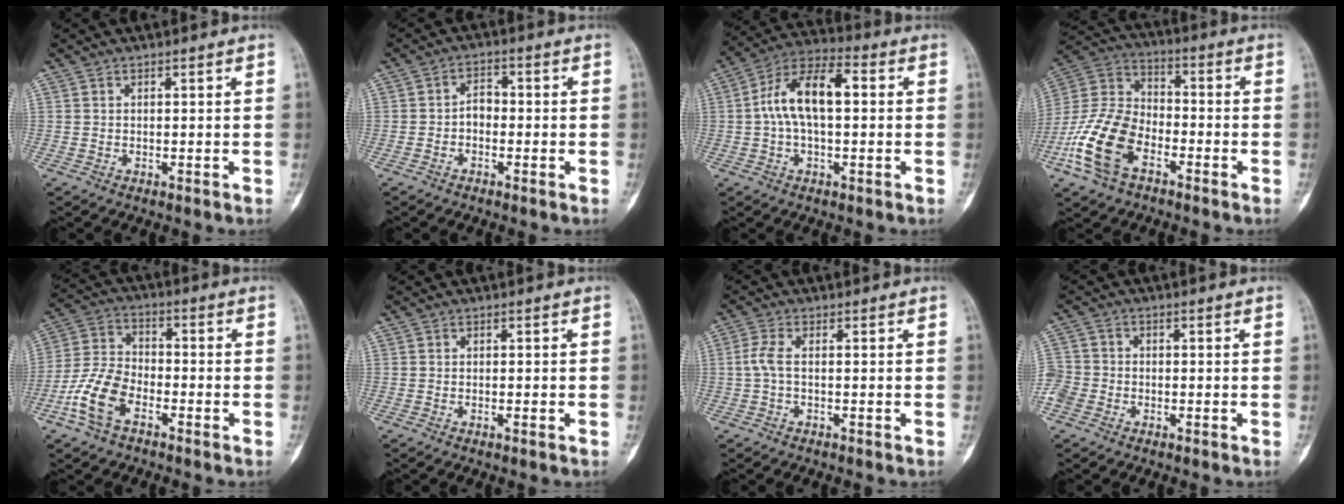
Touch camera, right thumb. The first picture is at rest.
{"total": 3.0, "force": [-0.8, 2.2, 1.9], "torque": [-0.019, 0.019, -0.023]}
{"total": 12.4, "force": [1.0, 6.2, 10.7], "torque": [-0.194, 0.040, 0.007]}
{"total": 15.6, "force": [-7.0, 9.4, 10.4], "torque": [-0.217, 0.041, -0.143]}
{"total": 10.2, "force": [-5.0, 5.8, 6.7], "torque": [-0.141, 0.030, -0.103]}
{"total": 0.8, "force": [-0.3, 0.2, 0.8], "torque": [-0.012, 0.002, -0.005]}
{"total": 3.0, "force": [-0.3, 1.1, 2.8], "torque": [-0.072, 0.001, -0.011]}
{"total": 5.6, "force": [-2.4, 4.7, 1.9], "torque": [-0.043, 0.016, -0.050]}